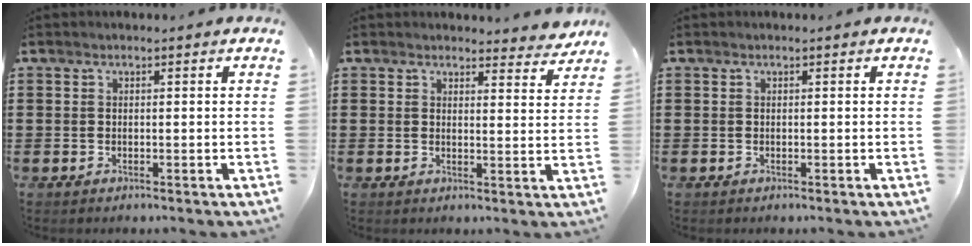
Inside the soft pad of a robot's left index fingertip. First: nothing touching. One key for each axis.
{"total": 3.6, "fx": 3.4, "fy": 0.6, "fz": 1.0, "tx": -0.015, "ty": -0.013, "tz": 0.059}
{"total": 0.0}